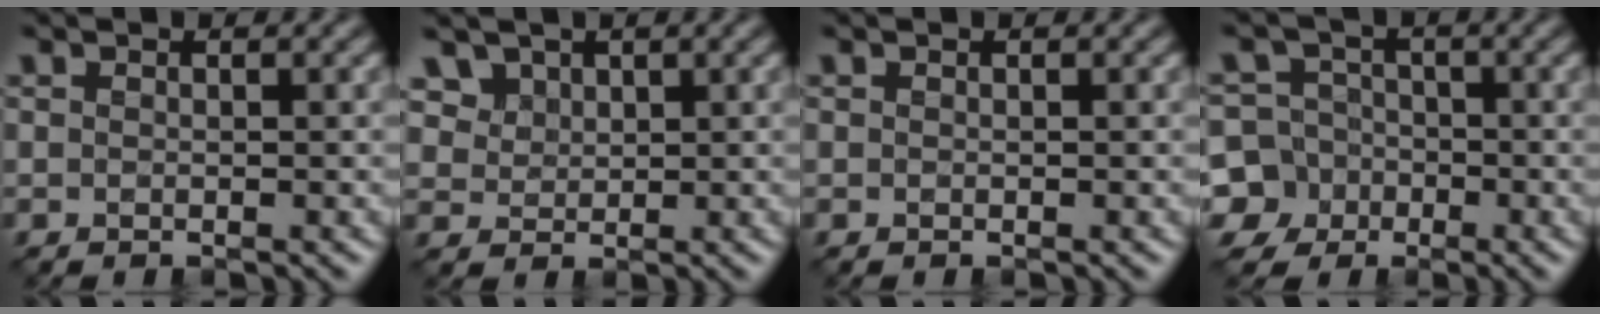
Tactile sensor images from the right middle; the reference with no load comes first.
{"total": 4.0, "force": [2.7, 2.7, 1.3], "torque": [-0.049, -0.006, 0.067]}
{"total": 0.0}
{"total": 9.4, "force": [-3.8, 8.4, 1.8], "torque": [-0.051, -0.014, -0.099]}